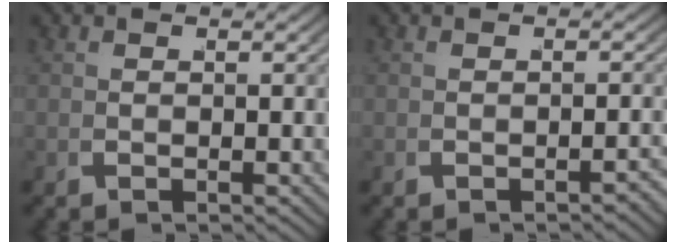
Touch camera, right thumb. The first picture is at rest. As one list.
[{"total": 1.2, "force": [-1.1, 0.1, 0.6], "torque": [-0.016, 0.002, -0.014]}]